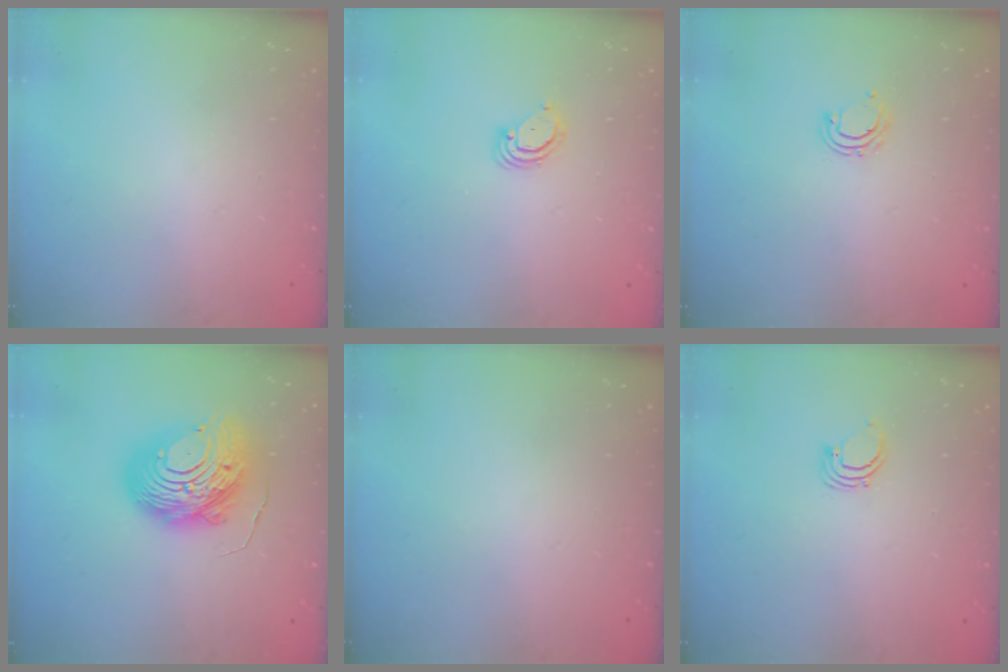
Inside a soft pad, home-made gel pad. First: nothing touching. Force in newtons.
{"total": 3.2, "press": 3.2, "slide": 0.2}
{"total": 4.7, "press": 4.6, "slide": 0.3}
{"total": 15.4, "press": 15.3, "slide": 1.4}
{"total": 0.0}
{"total": 2.3, "press": 2.3, "slide": 0.1}